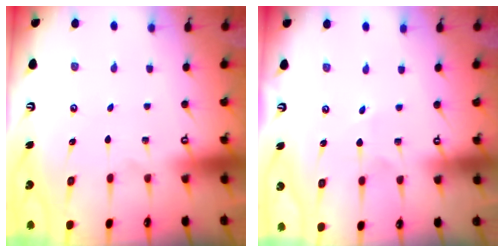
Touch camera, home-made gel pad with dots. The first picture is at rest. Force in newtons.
{"total": 2.9, "press": 2.8, "slide": 0.4}